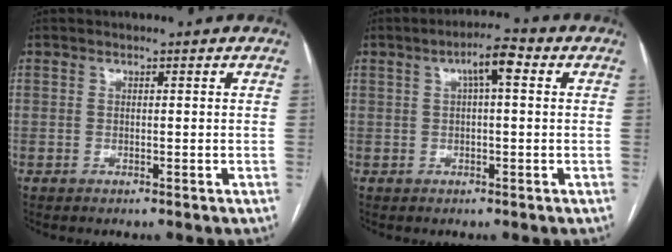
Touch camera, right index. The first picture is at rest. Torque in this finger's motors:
{"motor_torque": [0.61, 0.35, 0.13, 0.09]}